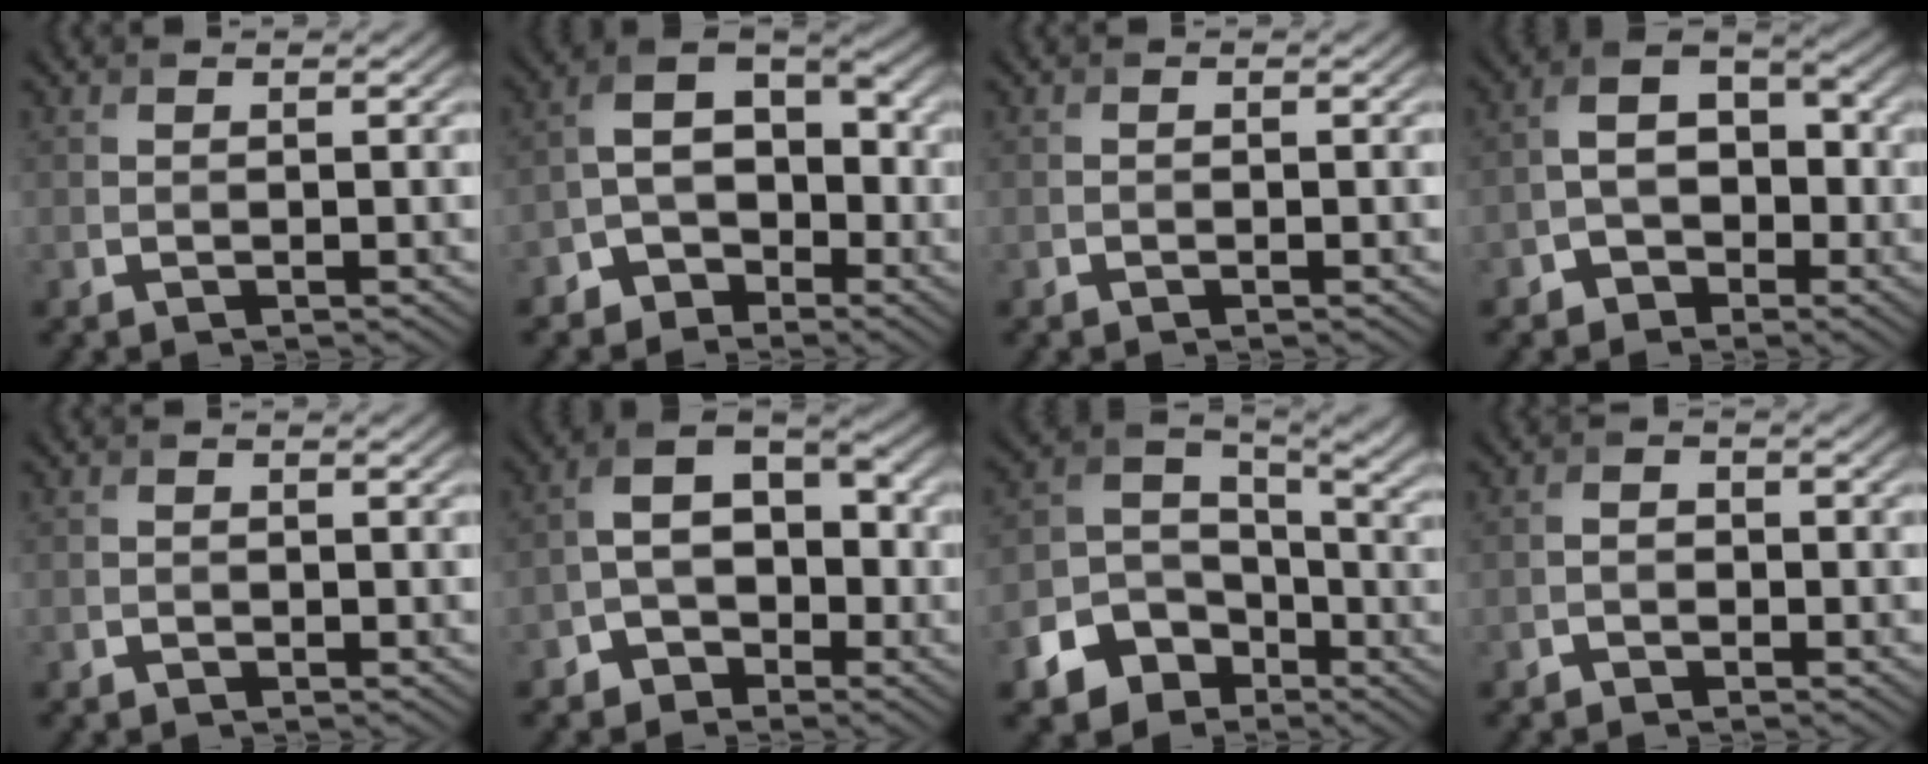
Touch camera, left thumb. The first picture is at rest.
{"total": 7.1, "force": [-3.8, 5.1, 3.1], "torque": [-0.049, 0.002, -0.077]}
{"total": 0.5, "force": [-0.5, 0.2, 0.0], "torque": [0.001, -0.003, -0.011]}
{"total": 5.8, "force": [-2.5, 4.4, 2.9], "torque": [-0.033, 0.004, -0.054]}
{"total": 0.7, "force": [-0.5, 0.5, 0.0], "torque": [-0.002, -0.004, -0.014]}
{"total": 6.5, "force": [-3.0, 4.7, 3.3], "torque": [-0.039, 0.006, -0.063]}
{"total": 9.8, "force": [-4.2, 7.5, 4.7], "torque": [-0.112, -0.028, -0.089]}
{"total": 1.5, "force": [-0.9, 1.1, 0.5], "torque": [0.001, 0.004, -0.019]}